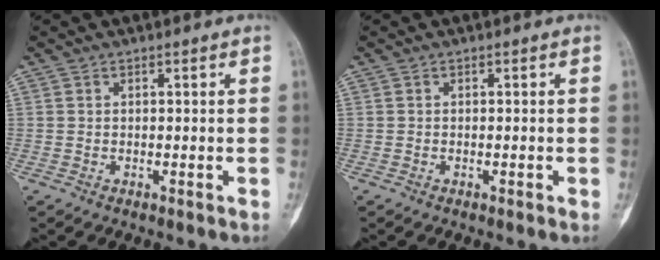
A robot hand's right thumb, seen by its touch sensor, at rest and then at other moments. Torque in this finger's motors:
{"motor_torque": [-0.54, 0.19, -0.28, 0.11, -0.04]}